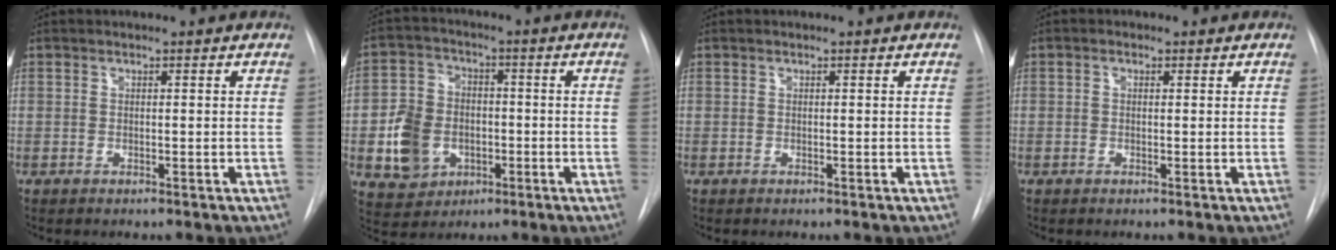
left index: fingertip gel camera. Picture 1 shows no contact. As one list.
[{"total": 9.6, "force": [-2.3, 8.2, 4.6], "torque": [-0.107, 0.018, -0.028]}, {"total": 0.0}, {"total": 0.8, "force": [0.1, 0.7, 0.3], "torque": [-0.005, 0.004, -0.002]}]